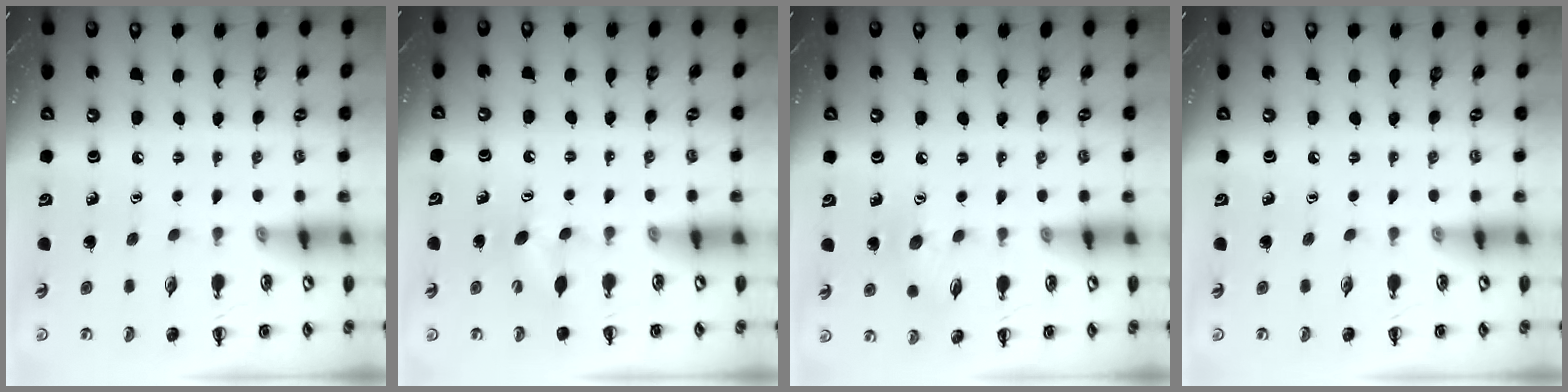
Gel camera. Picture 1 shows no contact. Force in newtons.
{"total": 5.1, "press": 4.9, "slide": 1.3}
{"total": 6.8, "press": 6.7, "slide": 1.1}
{"total": 0.0}